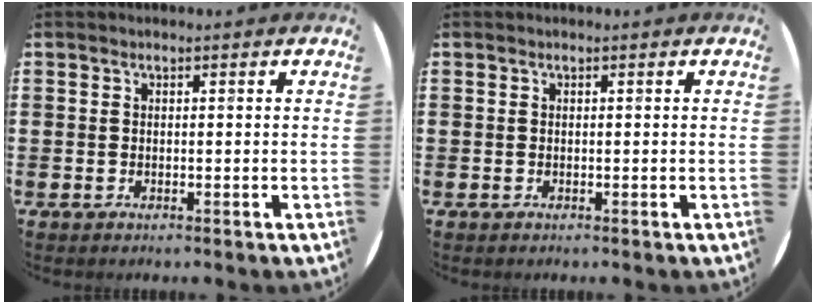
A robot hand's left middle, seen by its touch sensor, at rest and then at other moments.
{"total": 0.0}